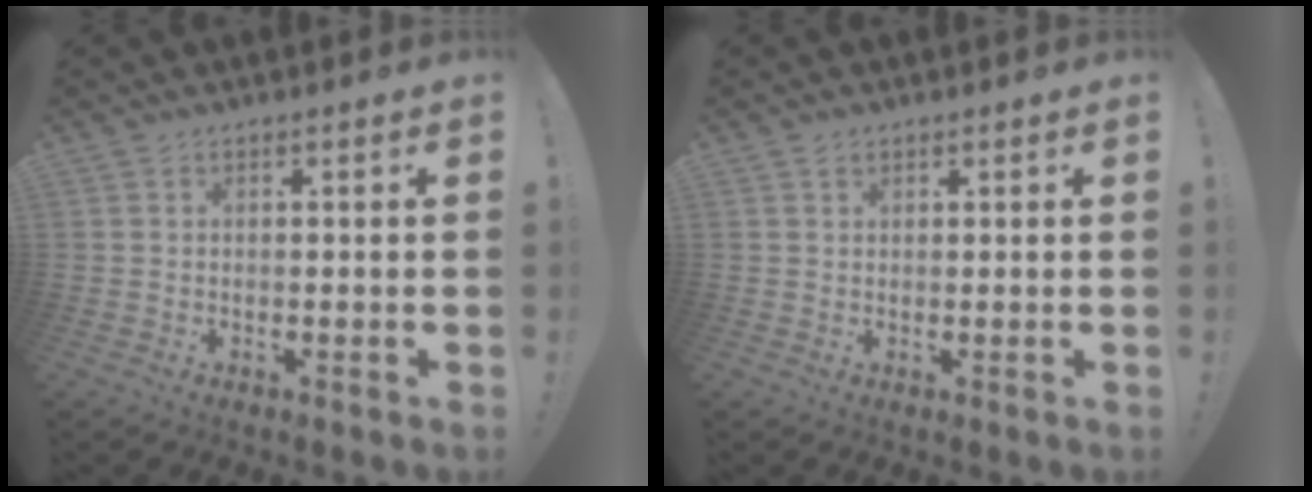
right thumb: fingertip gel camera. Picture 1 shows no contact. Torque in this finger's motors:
{"motor_torque": [0.25, -0.04, 0.06, -0.10, 0.00]}